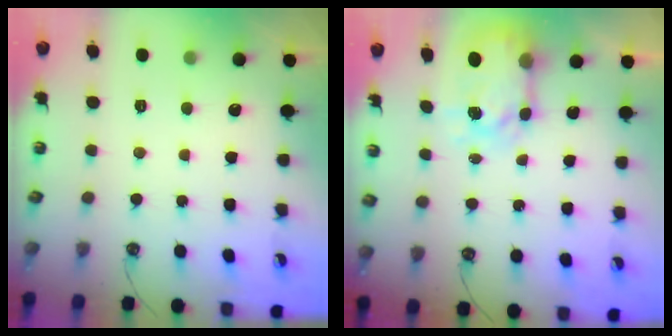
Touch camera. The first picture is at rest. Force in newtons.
{"total": 6.8, "press": 6.7, "slide": 0.6}